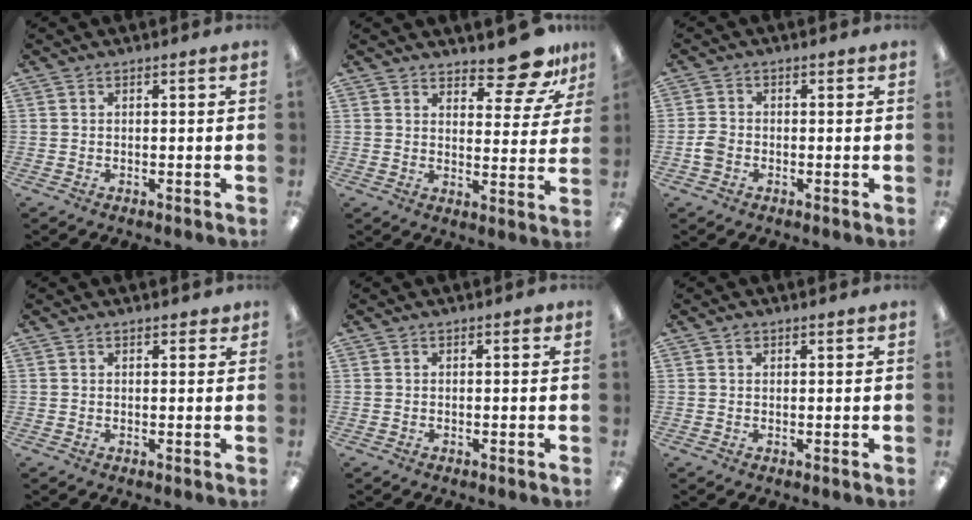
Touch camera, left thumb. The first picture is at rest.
{"total": 10.6, "force": [8.8, 3.0, 5.0], "torque": [-0.052, -0.066, 0.152]}
{"total": 3.0, "force": [-1.1, 2.4, 1.5], "torque": [-0.023, 0.007, -0.020]}
{"total": 1.4, "force": [1.1, 0.6, 0.6], "torque": [-0.004, -0.002, 0.017]}
{"total": 0.7, "force": [0.3, 0.3, 0.5], "torque": [-0.009, 0.002, 0.005]}
{"total": 1.1, "force": [0.7, 0.6, 0.5], "torque": [-0.004, -0.003, 0.012]}